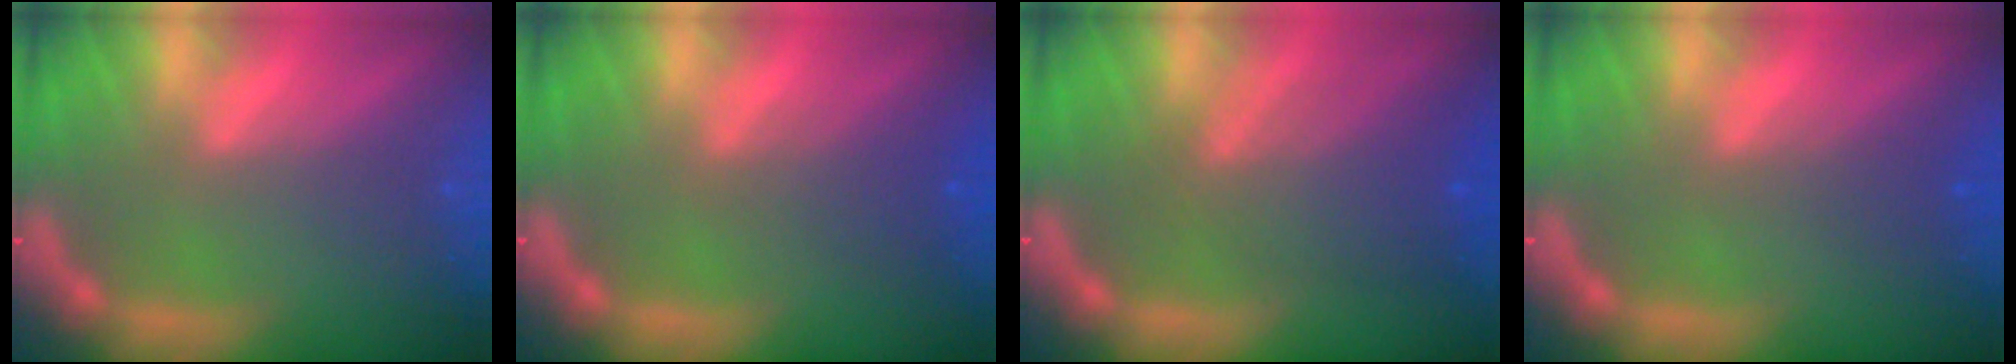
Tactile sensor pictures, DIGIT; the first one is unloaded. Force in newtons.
{"total": 2.5}
{"total": 5.5}
{"total": 1.5}